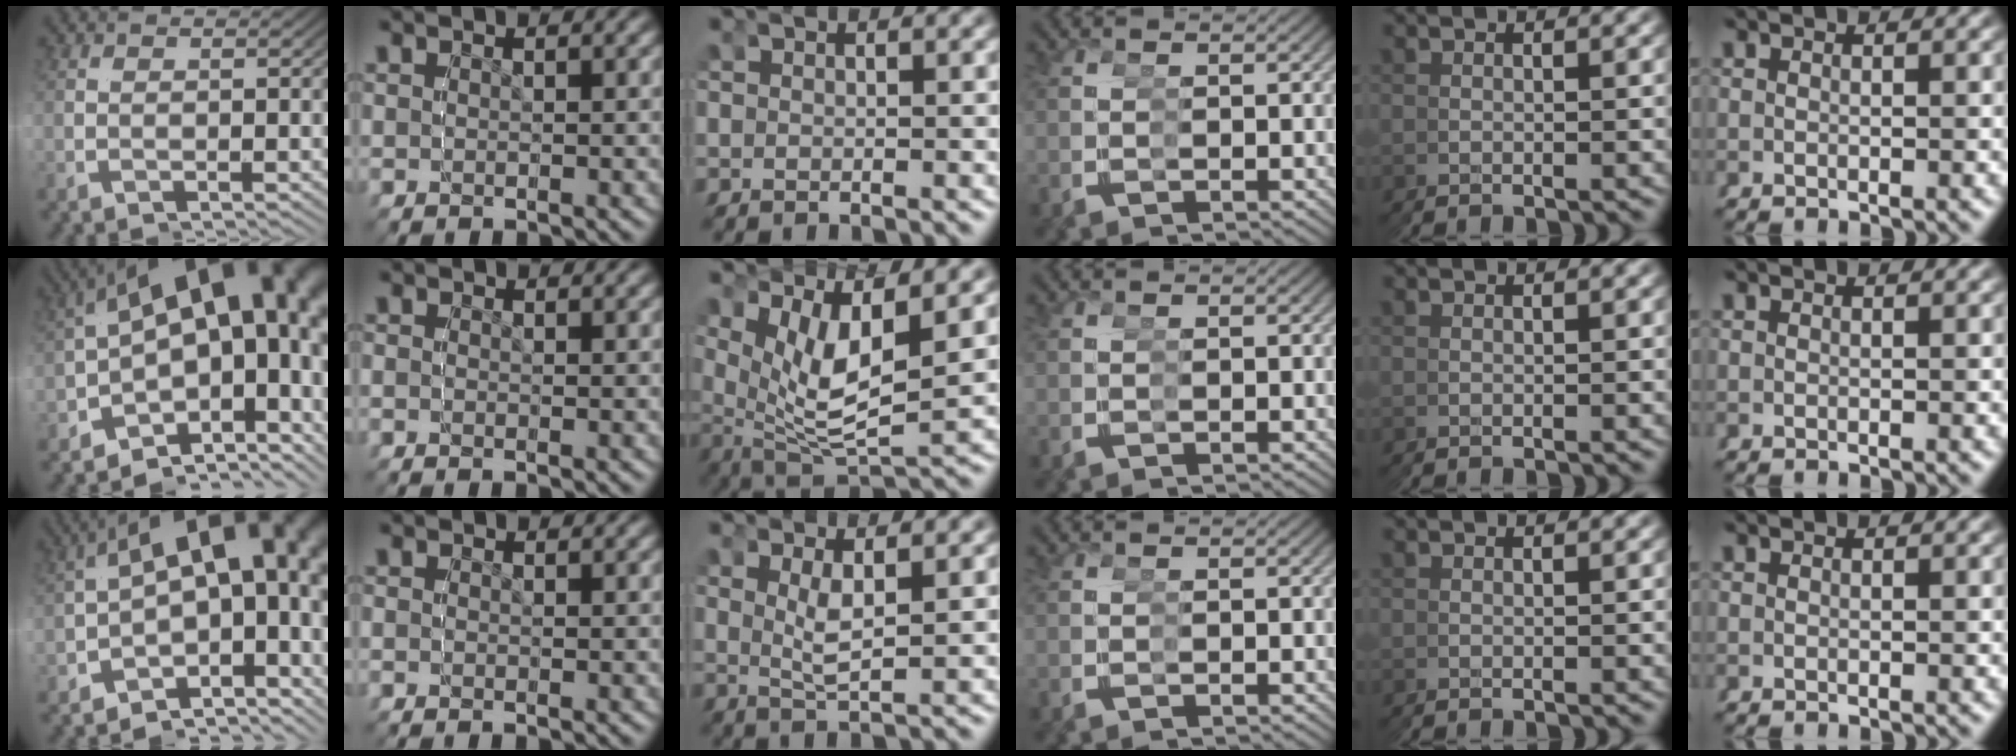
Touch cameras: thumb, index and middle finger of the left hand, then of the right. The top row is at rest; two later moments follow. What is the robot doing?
{"motion": "grasp_and_lifting", "object": "legos"}